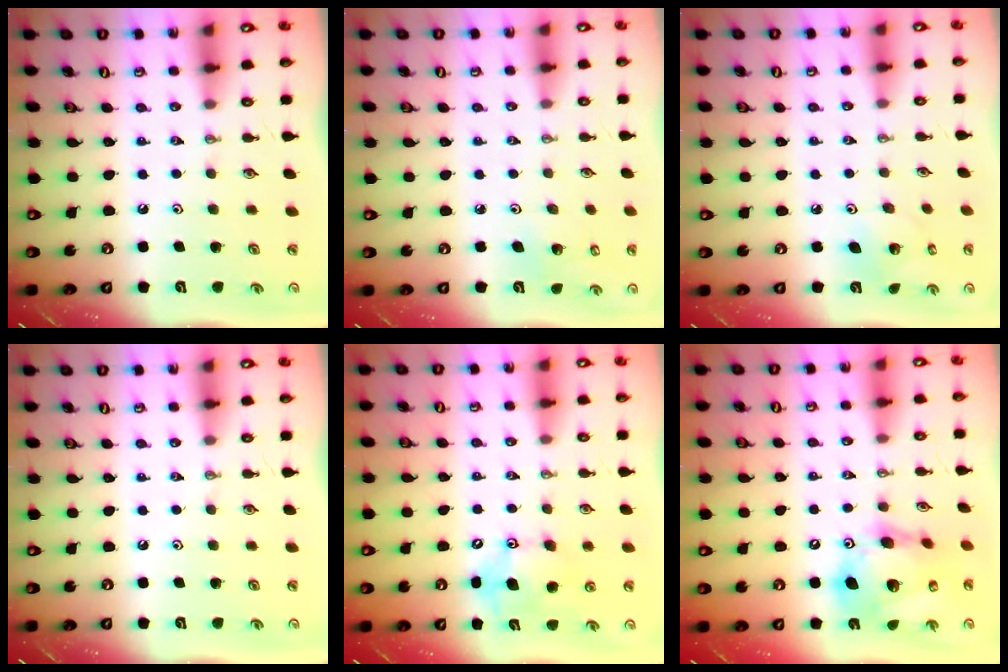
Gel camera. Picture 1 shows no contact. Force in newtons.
{"total": 4.5, "press": 4.2, "slide": 1.6}
{"total": 4.4, "press": 4.4, "slide": 0.3}
{"total": 0.0}
{"total": 11.5, "press": 11.2, "slide": 2.6}
{"total": 16.9, "press": 16.9, "slide": 1.7}